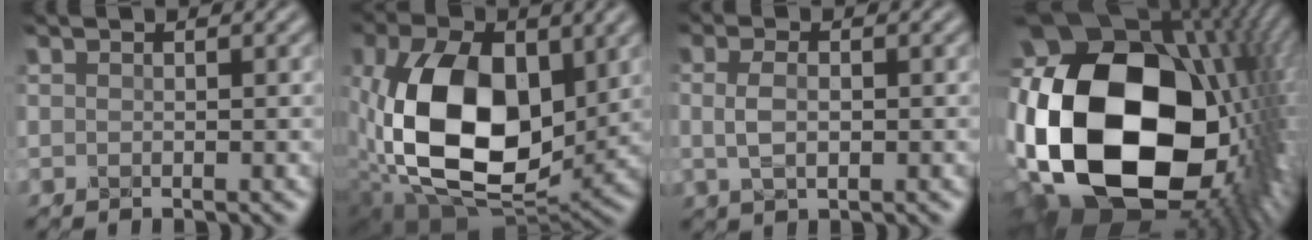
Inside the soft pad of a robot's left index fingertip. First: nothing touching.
{"total": 13.9, "force": [0.1, 8.7, 10.8], "torque": [-0.214, -0.014, 0.006]}
{"total": 2.2, "force": [-0.3, 1.0, 1.9], "torque": [-0.045, 0.001, -0.006]}
{"total": 23.1, "force": [0.1, 15.1, 17.4], "torque": [-0.396, -0.030, 0.026]}